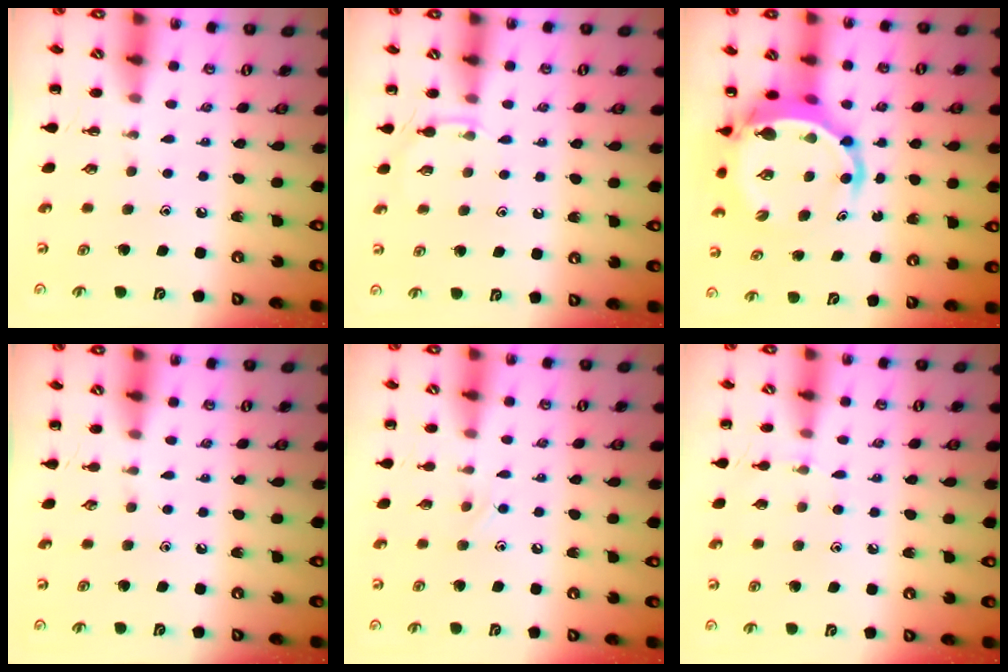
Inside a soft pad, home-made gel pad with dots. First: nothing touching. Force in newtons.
{"total": 3.7, "press": 3.4, "slide": 1.4}
{"total": 7.5, "press": 7.1, "slide": 2.5}
{"total": 0.0}
{"total": 4.2, "press": 4.1, "slide": 1.1}
{"total": 7.1, "press": 6.8, "slide": 1.8}